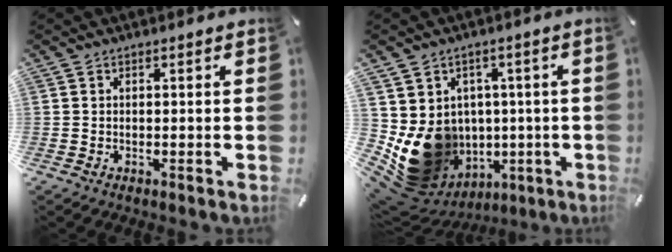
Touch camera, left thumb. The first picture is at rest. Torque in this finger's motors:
{"motor_torque": [2.54, 2.47, 1.03, -0.21, 0.53]}